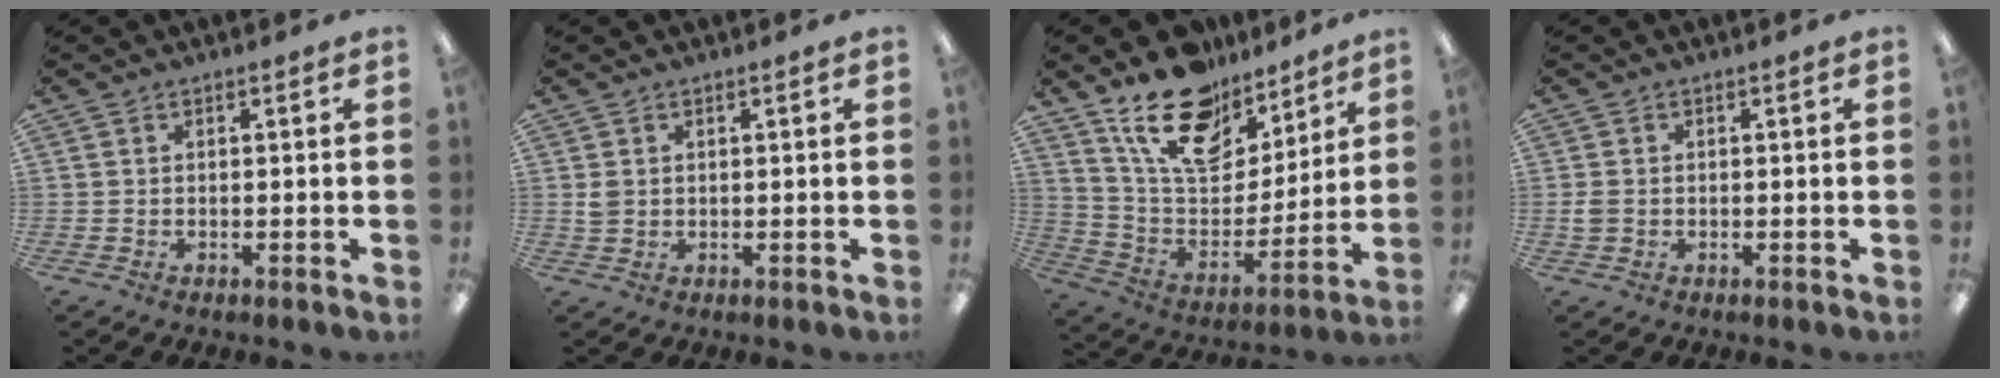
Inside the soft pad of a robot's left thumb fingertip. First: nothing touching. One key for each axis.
{"total": 2.1, "fx": 0.6, "fy": 1.7, "fz": 1.0, "tx": -0.022, "ty": 0.003, "tz": 0.012}
{"total": 19.6, "fx": 14.4, "fy": 10.0, "fz": 8.8, "tx": -0.160, "ty": -0.089, "tz": 0.260}
{"total": 2.2, "fx": -0.2, "fy": 1.8, "fz": 1.3, "tx": -0.023, "ty": 0.005, "tz": -0.002}